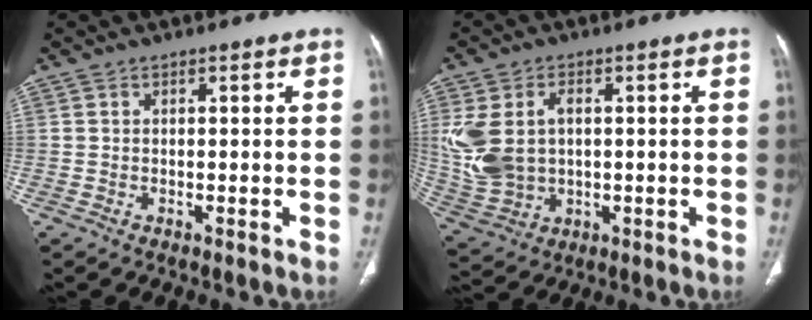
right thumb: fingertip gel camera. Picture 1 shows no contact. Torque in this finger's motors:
{"motor_torque": [0.31, 0.46, 0.40, 0.60, 0.27]}